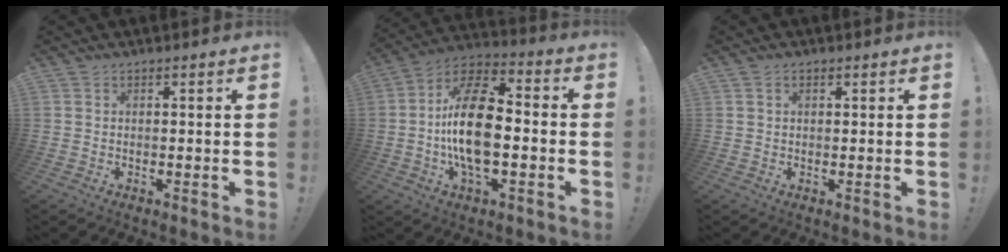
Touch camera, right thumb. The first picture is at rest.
{"total": 18.4, "force": [-2.3, 9.0, 15.8], "torque": [-0.287, 0.009, -0.040]}
{"total": 1.2, "force": [0.5, 0.7, 0.8], "torque": [-0.017, 0.003, 0.008]}